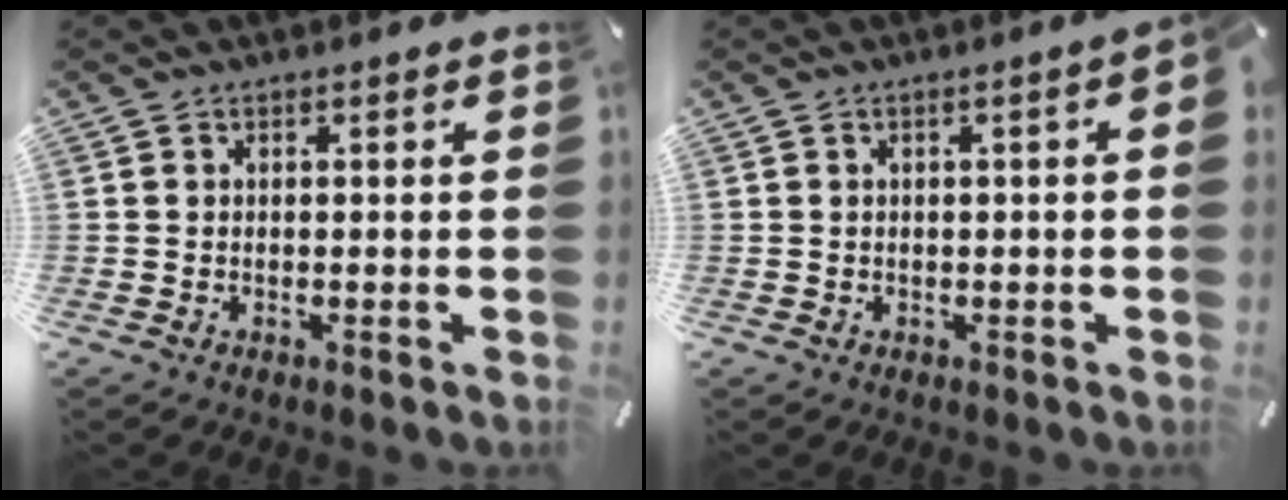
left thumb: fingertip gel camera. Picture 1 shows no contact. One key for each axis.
{"total": 2.5, "fx": 0.0, "fy": 0.3, "fz": 2.5, "tx": -0.041, "ty": -0.001, "tz": 0.001}